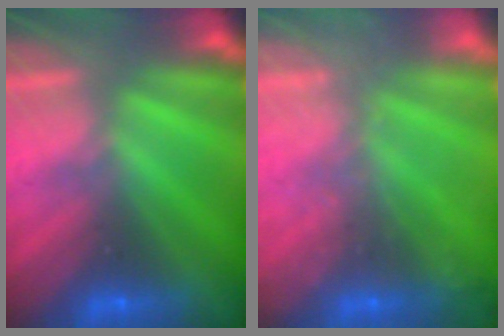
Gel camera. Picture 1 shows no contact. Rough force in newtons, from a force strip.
{"total": 2.3}